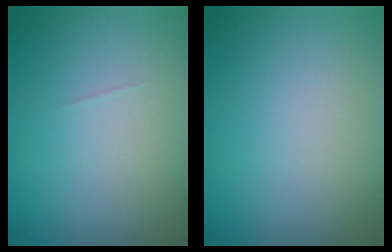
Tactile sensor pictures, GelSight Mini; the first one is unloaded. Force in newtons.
{"total": 0.0}